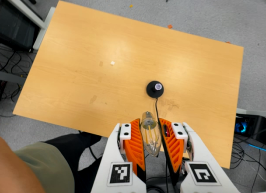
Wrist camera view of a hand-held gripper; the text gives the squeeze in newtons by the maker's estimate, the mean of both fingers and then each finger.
{"total": 19.2, "left": 20.5, "right": 17.9}